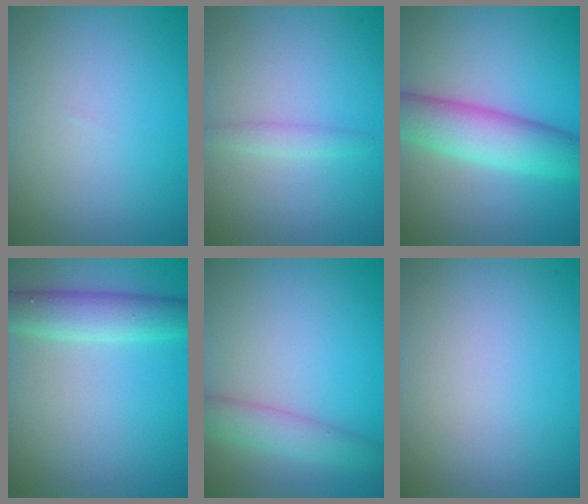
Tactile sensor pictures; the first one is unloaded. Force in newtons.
{"total": 1.3, "press": 1.3, "slide": 0.0}
{"total": 6.5, "press": 6.5, "slide": 0.1}
{"total": 4.0, "press": 4.0, "slide": 0.2}
{"total": 3.1, "press": 3.1, "slide": 0.1}
{"total": 0.0}